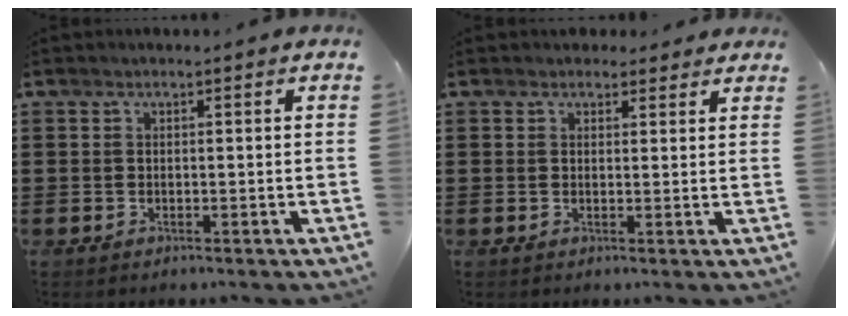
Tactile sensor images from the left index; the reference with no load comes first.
{"total": 2.0, "force": [1.7, 1.0, 0.2], "torque": [-0.001, 0.003, 0.032]}